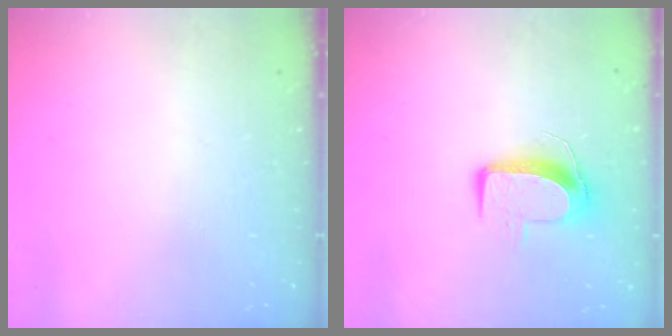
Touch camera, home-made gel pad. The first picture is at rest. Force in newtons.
{"total": 9.5, "press": 9.5, "slide": 0.3}